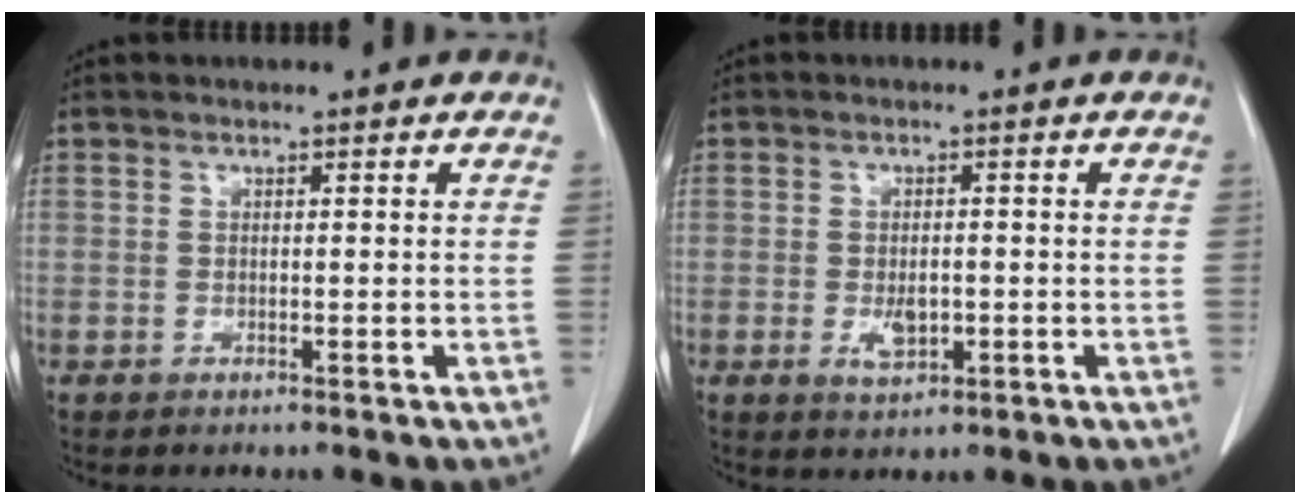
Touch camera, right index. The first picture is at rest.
{"total": 3.4, "force": [-0.9, 1.7, 2.8], "torque": [-0.051, -0.002, -0.007]}